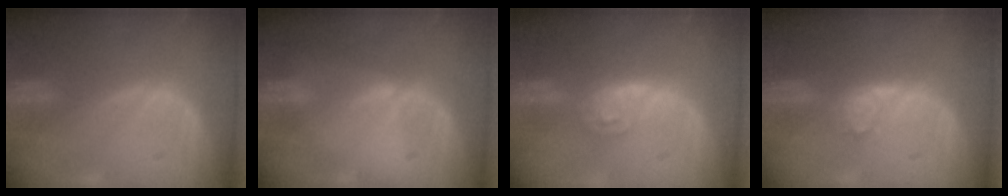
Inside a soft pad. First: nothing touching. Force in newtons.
{"total": 0.6, "press": 0.6, "slide": 0.2}
{"total": 4.6, "press": 4.2, "slide": 1.9}
{"total": 3.9, "press": 3.4, "slide": 1.9}